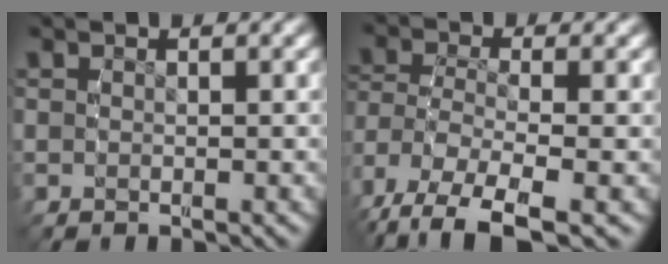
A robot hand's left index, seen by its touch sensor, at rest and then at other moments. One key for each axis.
{"total": 7.3, "fx": -2.9, "fy": 4.6, "fz": 4.9, "tx": -0.129, "ty": -0.050, "tz": -0.018}